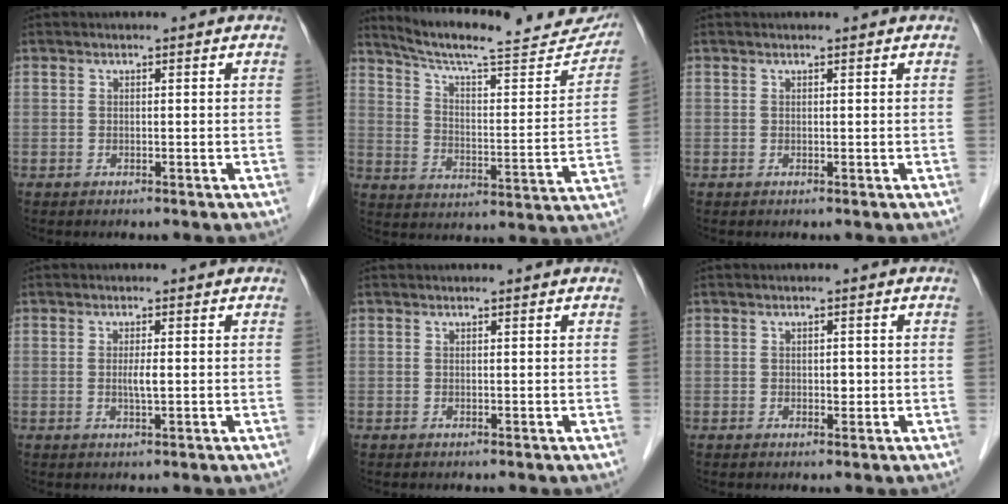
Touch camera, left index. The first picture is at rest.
{"total": 24.2, "force": [21.9, 4.0, 9.5], "torque": [-0.140, -0.033, 0.291]}
{"total": 1.1, "force": [1.1, 0.1, 0.1], "torque": [-0.007, 0.012, 0.014]}
{"total": 1.6, "force": [0.1, 0.1, 1.6], "torque": [-0.034, -0.002, 0.001]}
{"total": 1.4, "force": [1.4, 0.1, 0.2], "torque": [-0.008, 0.017, 0.018]}
{"total": 1.0, "force": [0.0, 0.7, 0.7], "torque": [-0.009, 0.000, 0.000]}